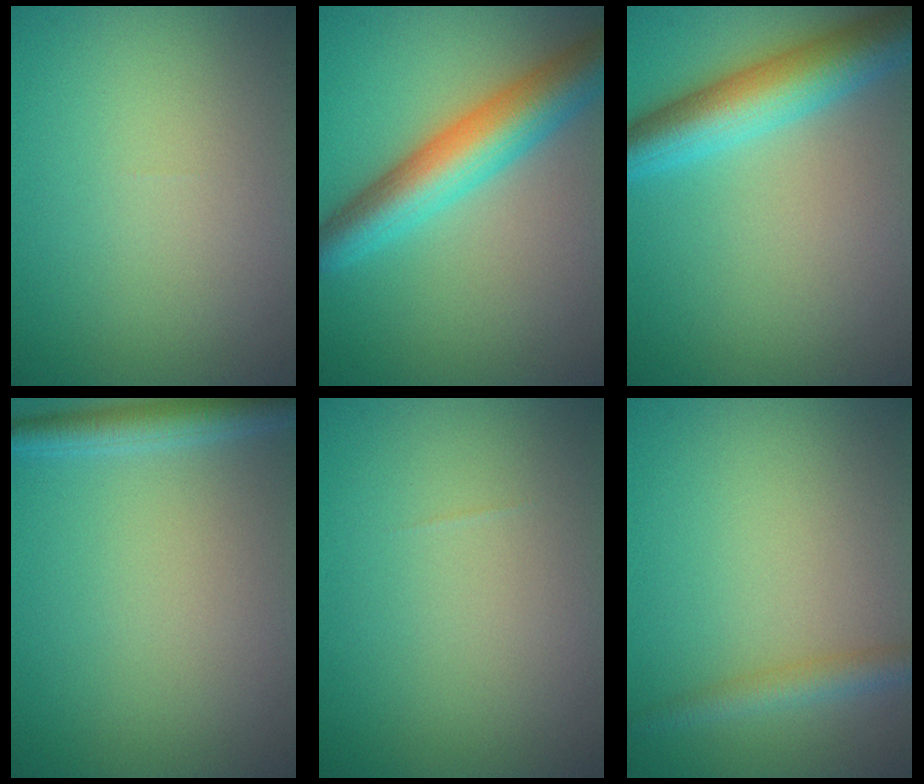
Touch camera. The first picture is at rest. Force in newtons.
{"total": 6.9, "press": 6.9, "slide": 0.2}
{"total": 6.5, "press": 6.5, "slide": 0.1}
{"total": 2.7, "press": 2.7, "slide": 0.1}
{"total": 0.0}
{"total": 2.3, "press": 2.3, "slide": 0.1}